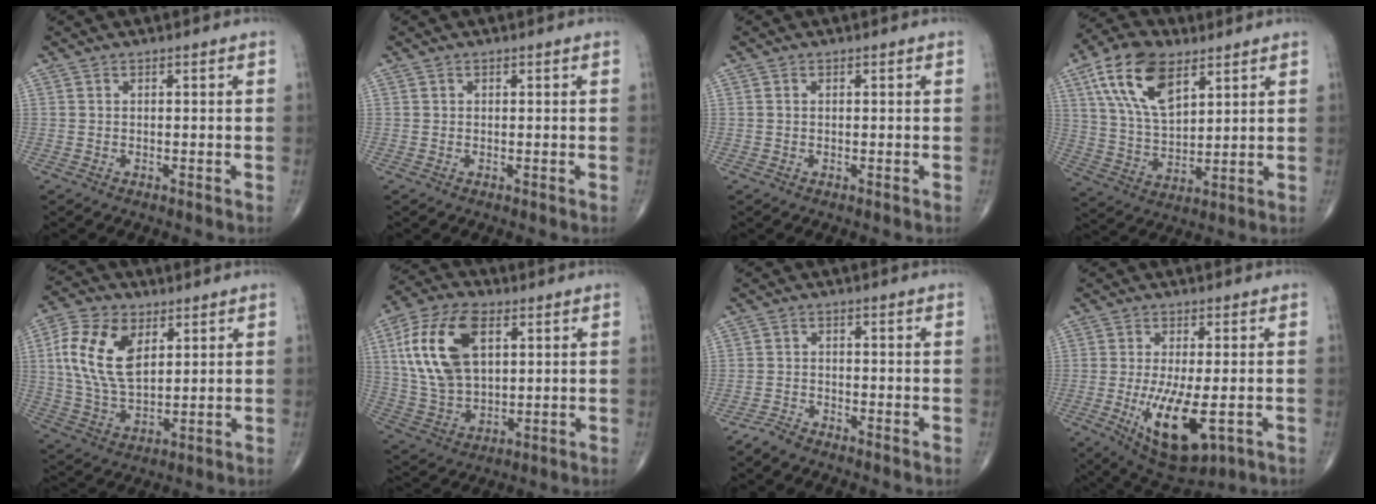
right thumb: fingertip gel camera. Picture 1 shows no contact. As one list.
[{"total": 0.0}, {"total": 0.7, "force": [0.2, 0.4, 0.5], "torque": [-0.013, 0.004, 0.005]}, {"total": 15.4, "force": [7.5, 8.0, 10.9], "torque": [-0.187, -0.021, 0.142]}, {"total": 15.0, "force": [4.6, 8.8, 11.2], "torque": [-0.213, -0.012, 0.089]}, {"total": 18.1, "force": [5.5, 10.3, 13.8], "torque": [-0.259, -0.005, 0.106]}, {"total": 2.2, "force": [-2.1, 0.5, 0.7], "torque": [-0.017, -0.003, -0.046]}, {"total": 11.9, "force": [-3.0, 4.4, 10.7], "torque": [-0.189, -0.020, -0.035]}]